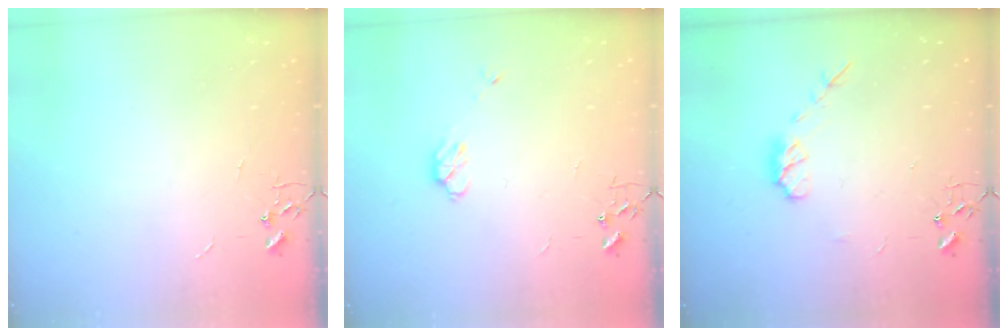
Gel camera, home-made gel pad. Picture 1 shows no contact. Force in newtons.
{"total": 5.1, "press": 5.0, "slide": 1.0}
{"total": 6.9, "press": 6.9, "slide": 0.4}